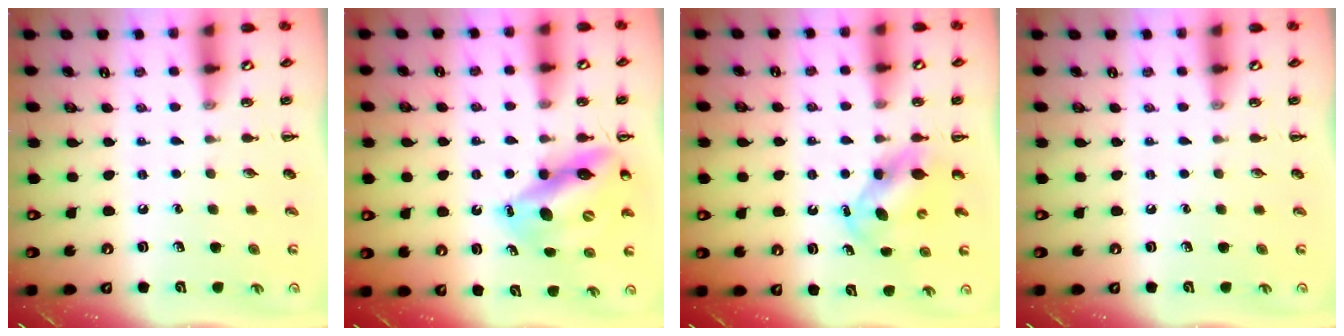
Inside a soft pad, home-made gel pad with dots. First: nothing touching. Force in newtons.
{"total": 13.7, "press": 13.1, "slide": 4.2}
{"total": 6.6, "press": 6.5, "slide": 1.0}
{"total": 0.0}